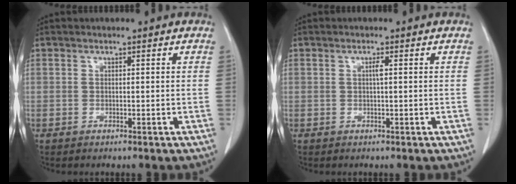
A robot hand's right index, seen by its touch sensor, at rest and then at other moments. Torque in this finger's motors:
{"motor_torque": [0.13, -0.11, 0.00, 0.02]}